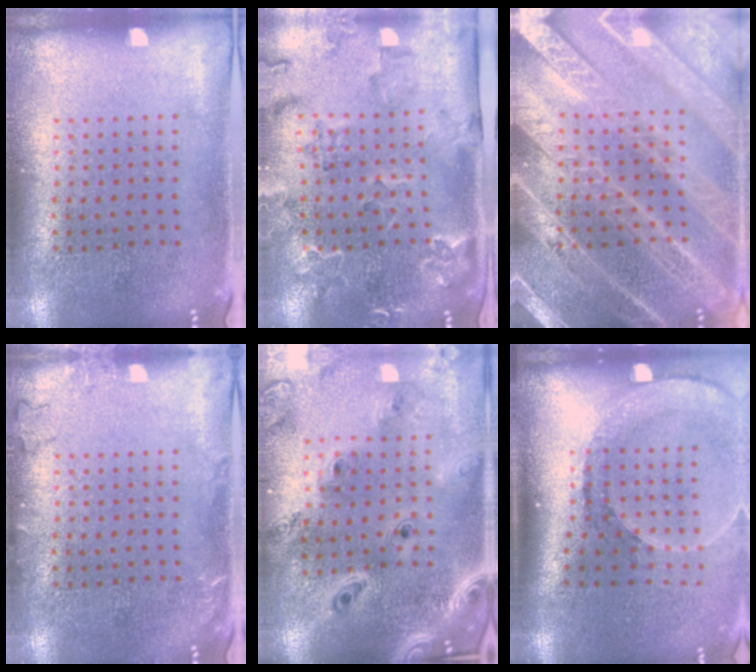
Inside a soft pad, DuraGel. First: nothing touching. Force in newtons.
{"total": 2.3, "press": 2.3, "slide": 0.4}
{"total": 6.1, "press": 6.0, "slide": 0.8}
{"total": 1.2, "press": 1.2, "slide": 0.3}
{"total": 2.9, "press": 2.4, "slide": 1.6}
{"total": 2.6, "press": 1.9, "slide": 1.8}